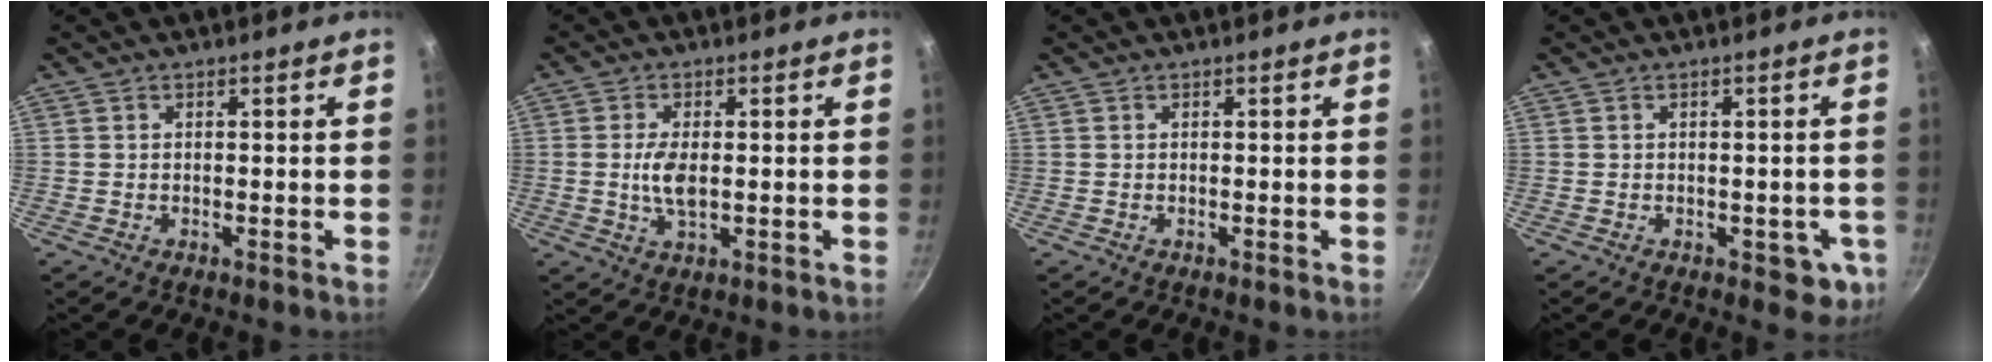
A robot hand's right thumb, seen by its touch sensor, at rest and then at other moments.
{"total": 4.8, "force": [0.0, 2.2, 4.3], "torque": [-0.088, -0.005, 0.002]}
{"total": 0.0}
{"total": 4.2, "force": [-1.7, 2.4, 3.0], "torque": [-0.008, 0.005, -0.017]}